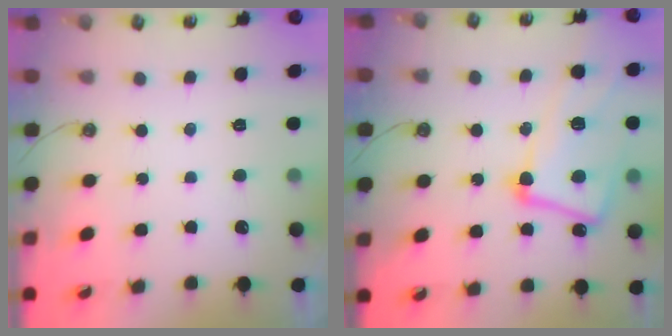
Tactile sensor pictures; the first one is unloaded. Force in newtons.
{"total": 12.6, "press": 12.5, "slide": 2.0}